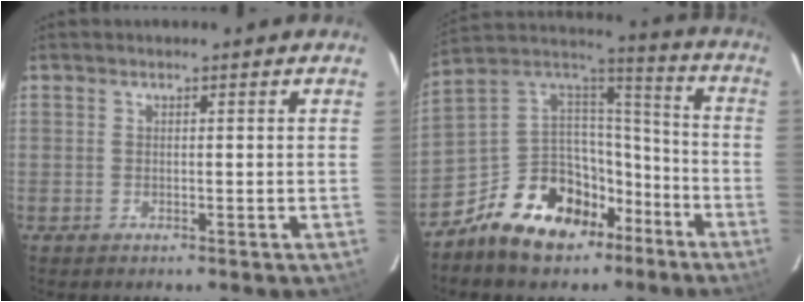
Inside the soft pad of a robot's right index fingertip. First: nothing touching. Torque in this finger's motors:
{"motor_torque": [1.11, -1.03, 0.43, 0.03]}